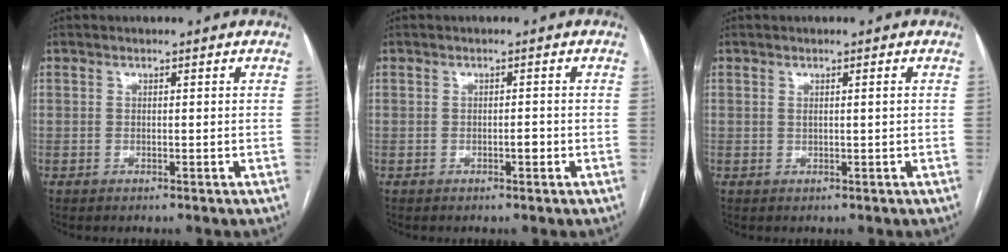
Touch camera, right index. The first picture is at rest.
{"total": 1.6, "force": [-0.6, 0.4, 1.4], "torque": [-0.021, 0.002, -0.011]}
{"total": 0.9, "force": [0.2, -0.1, 0.8], "torque": [-0.017, 0.001, 0.004]}